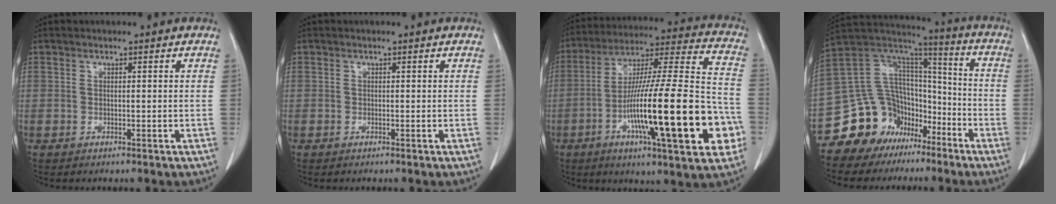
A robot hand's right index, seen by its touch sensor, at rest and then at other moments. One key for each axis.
{"total": 0.0}
{"total": 26.8, "fx": -8.0, "fy": 3.0, "fz": 25.4, "tx": -0.372, "ty": -0.006, "tz": -0.128}
{"total": 15.6, "fx": -9.9, "fy": 11.2, "fz": 4.6, "tx": -0.082, "ty": 0.096, "tz": -0.163}